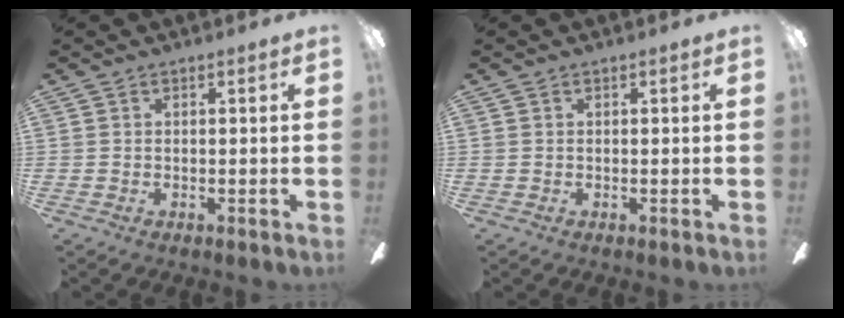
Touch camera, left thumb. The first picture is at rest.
{"total": 0.0}